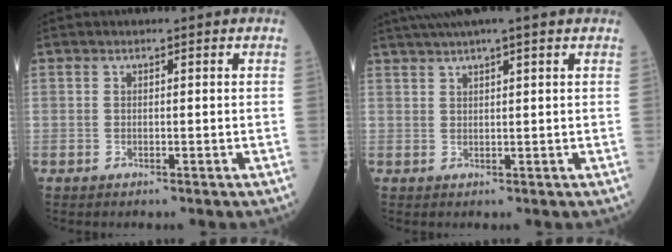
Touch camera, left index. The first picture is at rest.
{"total": 6.6, "force": [5.2, -0.6, 4.0], "torque": [-0.065, 0.034, 0.077]}